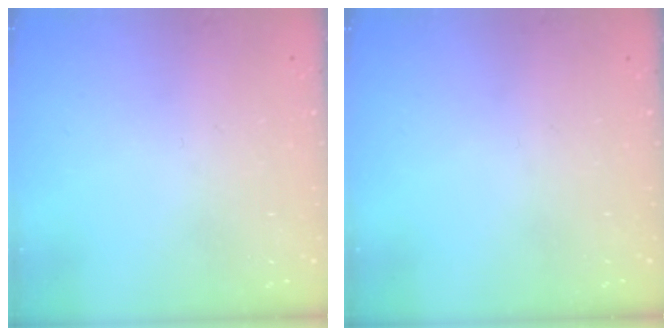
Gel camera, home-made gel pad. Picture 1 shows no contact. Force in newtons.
{"total": 0.0}